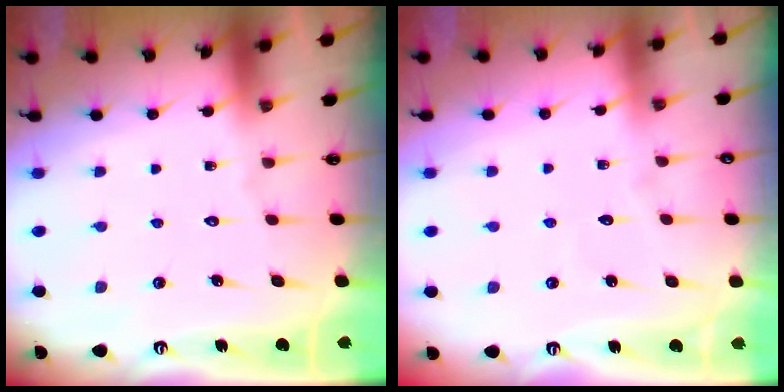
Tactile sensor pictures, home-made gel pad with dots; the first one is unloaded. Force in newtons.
{"total": 4.5, "press": 4.4, "slide": 0.3}